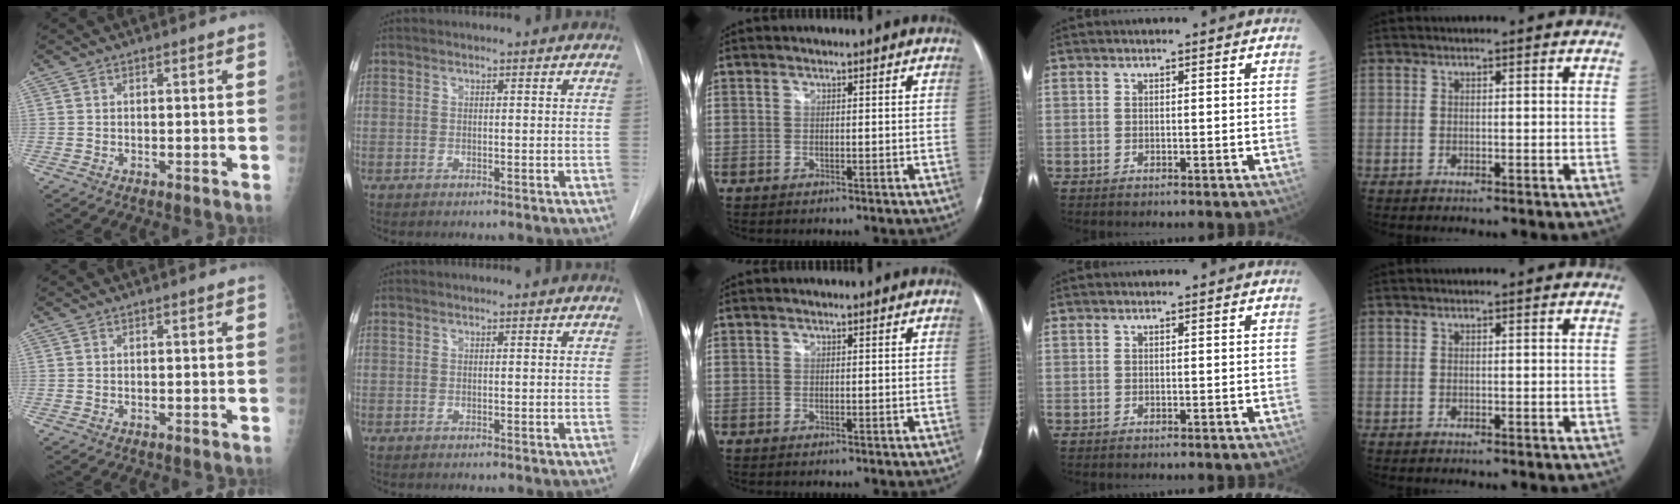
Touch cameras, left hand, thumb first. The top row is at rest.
{}